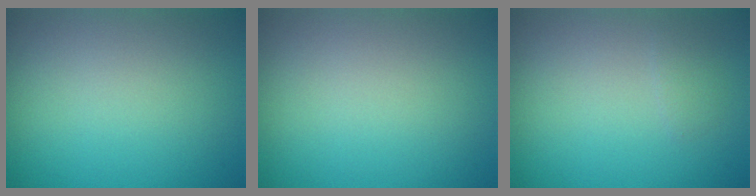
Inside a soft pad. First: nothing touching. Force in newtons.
{"total": 0.0}
{"total": 0.7, "press": 0.7, "slide": 0.0}